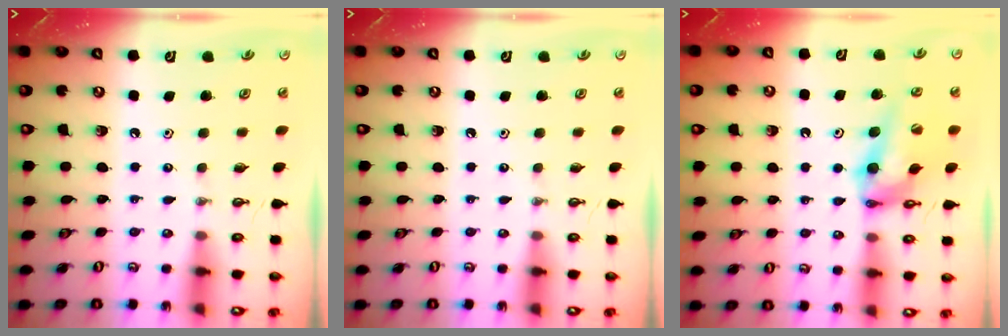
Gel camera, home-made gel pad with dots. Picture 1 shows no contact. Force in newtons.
{"total": 0.0}
{"total": 12.3, "press": 11.7, "slide": 3.7}